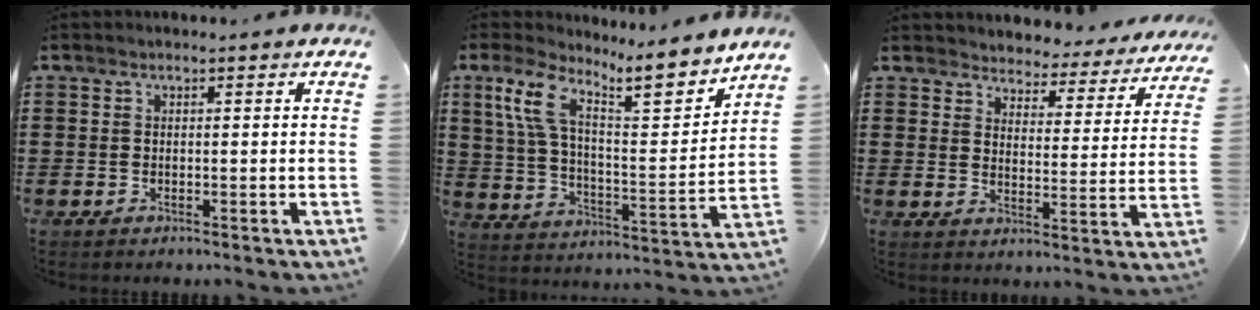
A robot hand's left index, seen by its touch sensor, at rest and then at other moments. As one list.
[{"total": 11.5, "force": [8.9, 2.3, 6.9], "torque": [-0.151, -0.053, 0.149]}, {"total": 3.5, "force": [3.4, 0.6, -0.2], "torque": [-0.021, -0.028, 0.055]}]